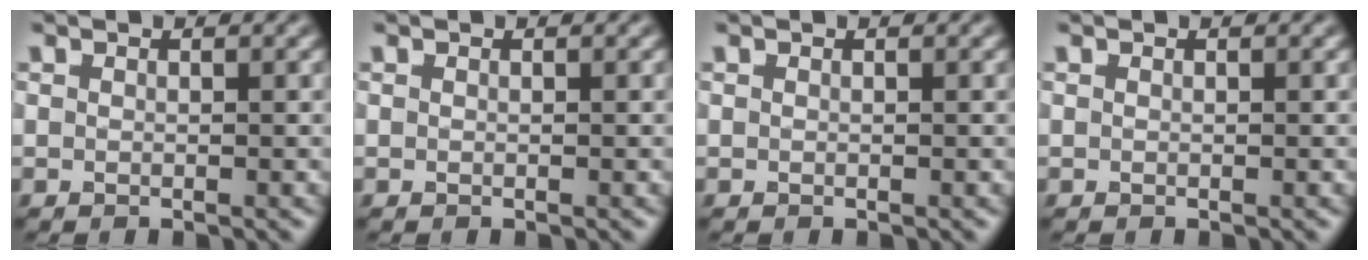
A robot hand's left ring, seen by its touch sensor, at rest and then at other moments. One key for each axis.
{"total": 0.0}
{"total": 0.0}
{"total": 0.0}